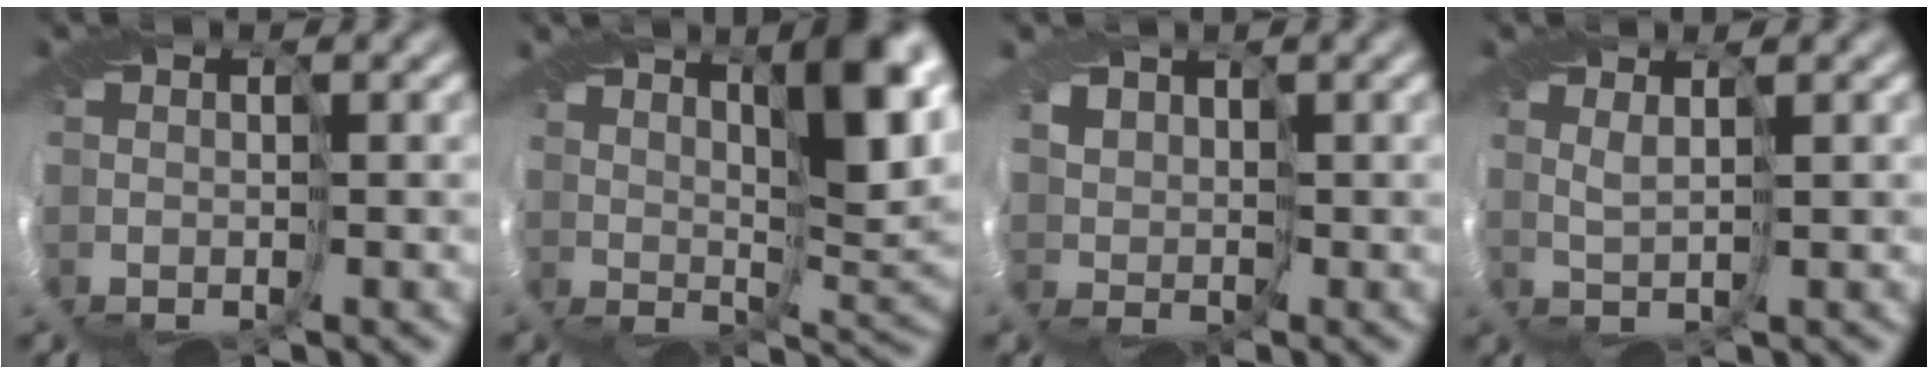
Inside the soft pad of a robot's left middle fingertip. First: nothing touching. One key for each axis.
{"total": 8.4, "fx": 4.1, "fy": 2.1, "fz": 7.0, "tx": -0.107, "ty": 0.002, "tz": 0.068}
{"total": 1.7, "fx": 1.4, "fy": 0.9, "fz": -0.1, "tx": -0.003, "ty": 0.000, "tz": 0.021}
{"total": 0.9, "fx": 0.8, "fy": -0.5, "fz": 0.1, "tx": -0.007, "ty": 0.001, "tz": 0.007}